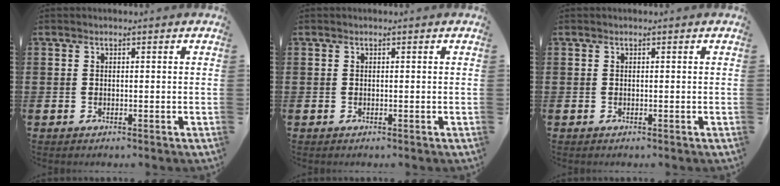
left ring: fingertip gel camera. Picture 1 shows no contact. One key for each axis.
{"total": 0.0}
{"total": 0.0}